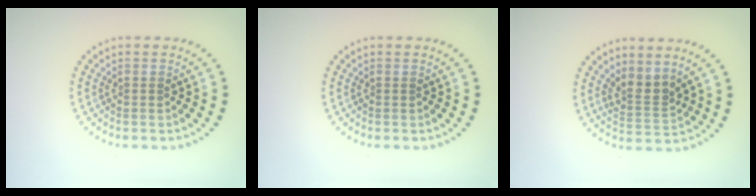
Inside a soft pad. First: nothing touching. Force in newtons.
{"total": 0.0}
{"total": 2.6, "press": 1.8, "slide": 1.9}